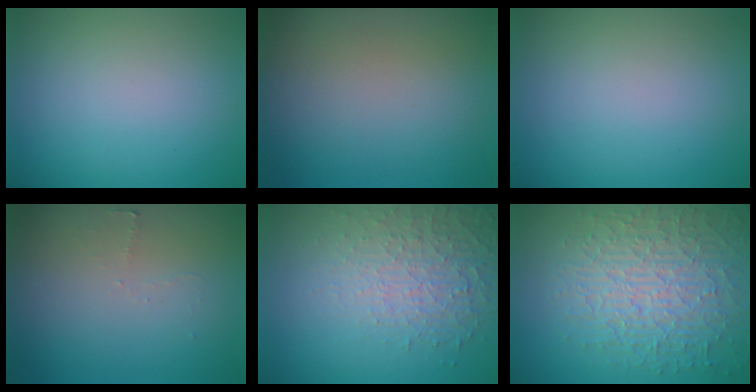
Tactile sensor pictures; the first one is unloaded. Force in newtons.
{"total": 0.0}
{"total": 0.0}
{"total": 0.9, "press": 0.8, "slide": 0.3}
{"total": 4.9, "press": 3.3, "slide": 3.7}
{"total": 8.8, "press": 6.1, "slide": 6.3}